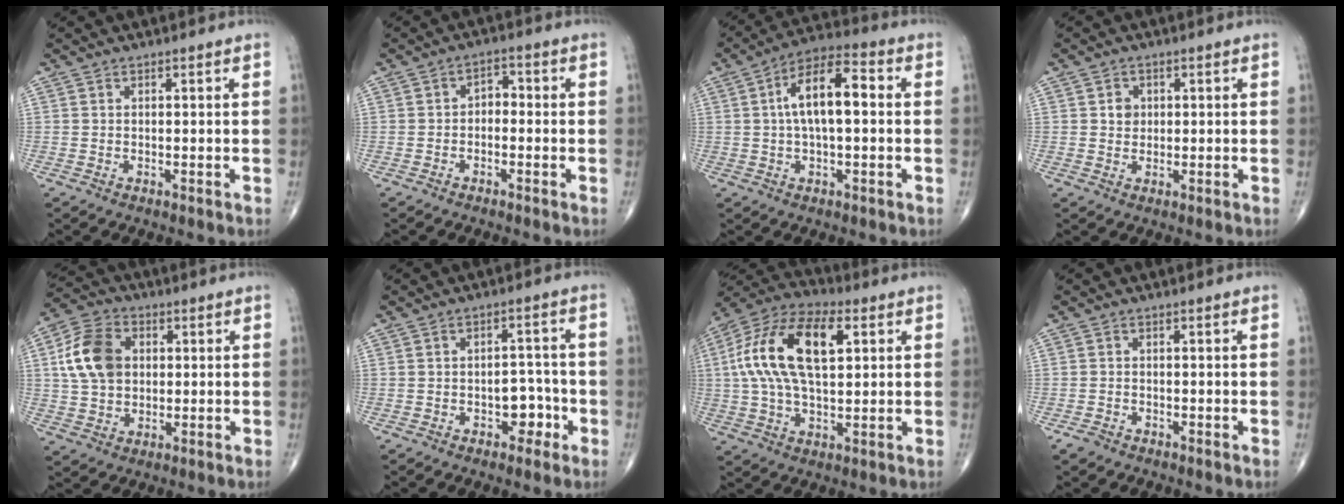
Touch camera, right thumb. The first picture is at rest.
{"total": 3.0, "force": [-0.8, 2.0, 2.1], "torque": [-0.020, 0.020, -0.023]}
{"total": 11.5, "force": [1.2, 4.9, 10.4], "torque": [-0.183, 0.031, 0.011]}
{"total": 2.3, "force": [0.5, 2.1, 1.0], "torque": [-0.002, 0.001, 0.008]}
{"total": 11.5, "force": [1.9, 8.4, 7.7], "torque": [-0.130, 0.011, 0.033]}
{"total": 5.1, "force": [-2.1, 3.3, 3.3], "torque": [-0.017, 0.026, -0.031]}
{"total": 19.1, "force": [4.1, 9.5, 16.0], "torque": [-0.310, 0.020, 0.064]}
{"total": 1.5, "force": [-1.1, 0.9, 0.5], "torque": [-0.009, 0.002, -0.021]}